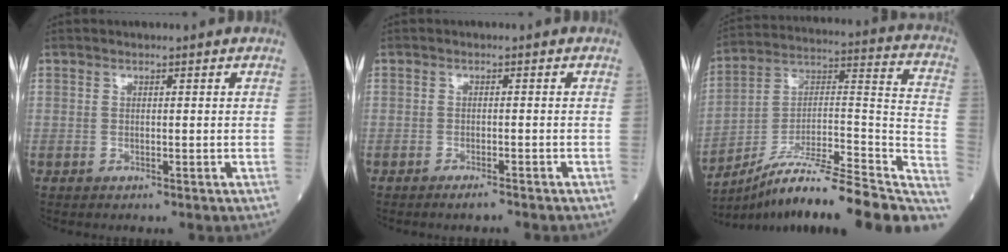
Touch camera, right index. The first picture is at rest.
{"total": 1.7, "force": [-1.5, 0.0, 0.9], "torque": [-0.013, -0.001, -0.022]}
{"total": 24.9, "force": [-19.3, 2.5, 15.4], "torque": [-0.166, 0.020, -0.306]}